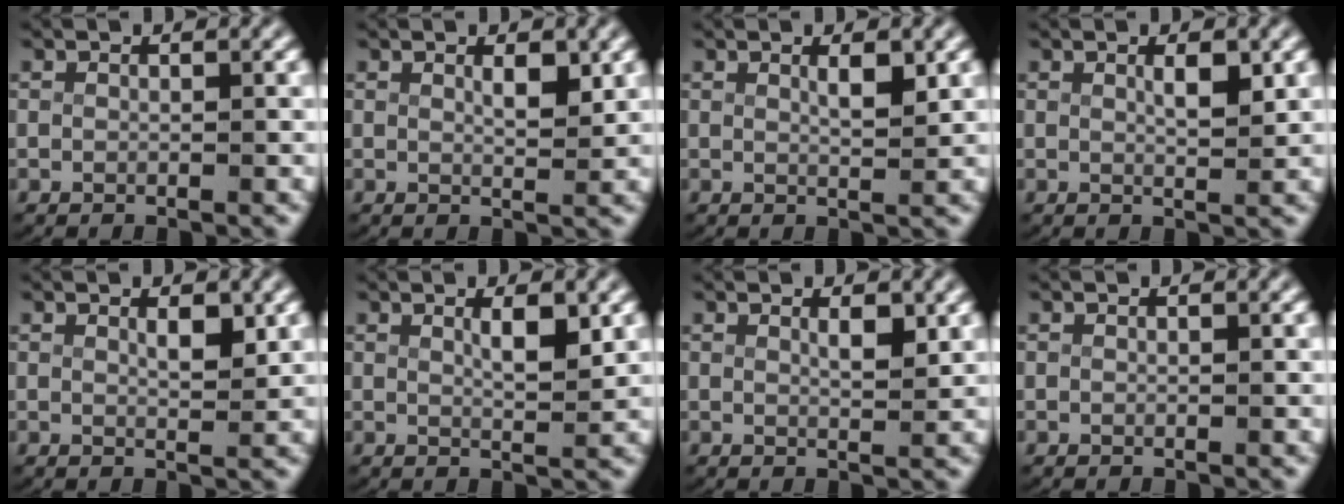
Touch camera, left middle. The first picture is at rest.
{"total": 1.8, "force": [0.8, 0.2, 1.5], "torque": [-0.022, -0.012, 0.018]}
{"total": 1.8, "force": [0.8, 0.1, 1.7], "torque": [-0.027, -0.012, 0.019]}
{"total": 2.0, "force": [0.7, 0.3, 1.8], "torque": [-0.029, -0.010, 0.017]}
{"total": 1.7, "force": [0.8, 0.2, 1.5], "torque": [-0.022, -0.013, 0.019]}
{"total": 2.5, "force": [1.0, 0.3, 2.2], "torque": [-0.038, -0.012, 0.022]}
{"total": 1.7, "force": [0.9, 0.1, 1.4], "torque": [-0.021, -0.012, 0.018]}
{"total": 0.0}